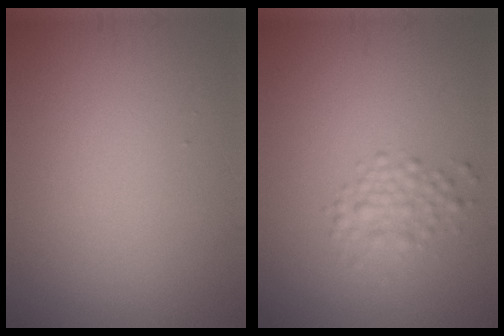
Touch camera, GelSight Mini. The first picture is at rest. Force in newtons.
{"total": 2.1, "press": 2.1, "slide": 0.1}